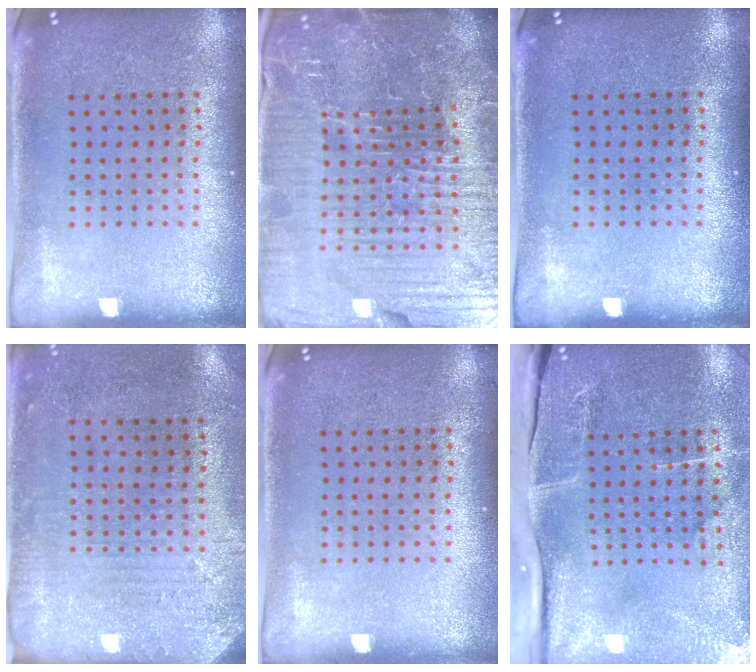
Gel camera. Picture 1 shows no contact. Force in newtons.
{"total": 7.4, "press": 6.6, "slide": 3.3}
{"total": 0.0}
{"total": 2.8, "press": 2.3, "slide": 1.7}
{"total": 0.0}
{"total": 4.9, "press": 3.9, "slide": 3.0}